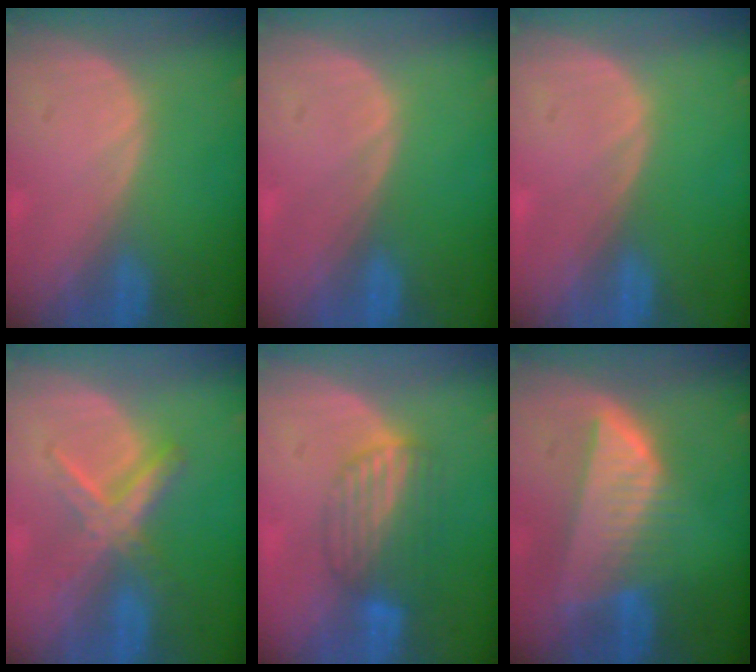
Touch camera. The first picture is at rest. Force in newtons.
{"total": 0.0}
{"total": 0.0}
{"total": 5.4, "press": 5.4, "slide": 0.7}
{"total": 6.8, "press": 6.1, "slide": 3.1}
{"total": 8.2, "press": 7.3, "slide": 3.9}